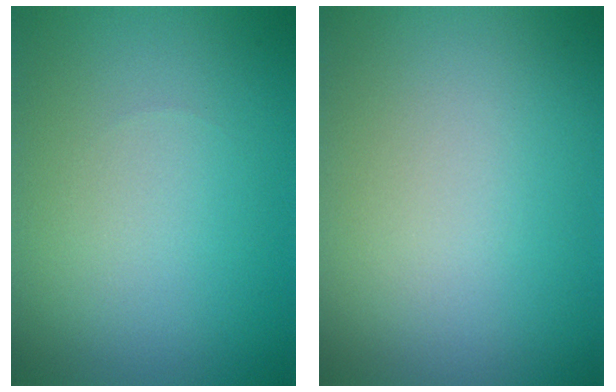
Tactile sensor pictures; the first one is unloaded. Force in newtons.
{"total": 0.0}